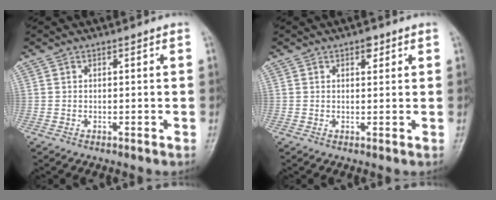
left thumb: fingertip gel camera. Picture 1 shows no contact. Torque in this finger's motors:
{"motor_torque": [0.84, 0.51, 0.05, -0.07, 0.03]}